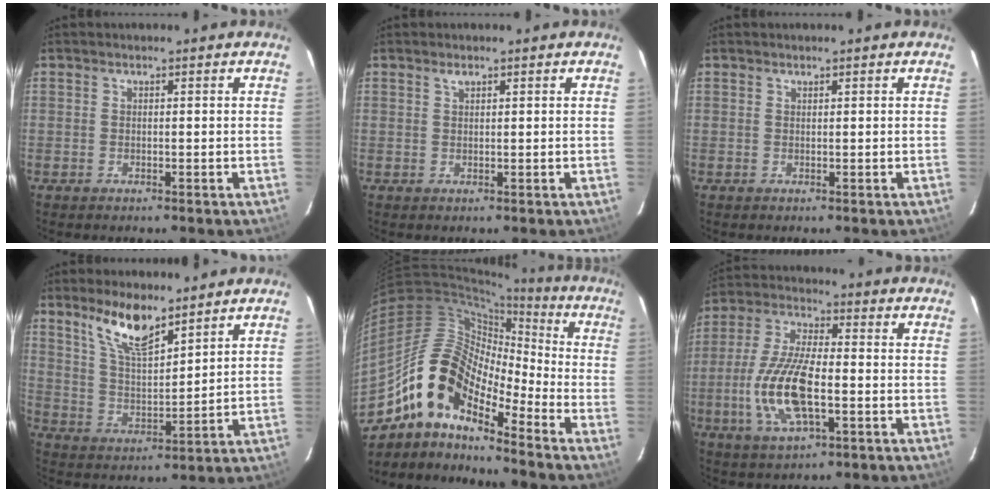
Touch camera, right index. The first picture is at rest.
{"total": 0.9, "force": [0.7, 0.4, 0.5], "torque": [-0.008, 0.003, 0.012]}
{"total": 0.0}
{"total": 9.8, "force": [7.3, 2.7, 6.0], "torque": [-0.107, 0.001, 0.146]}
{"total": 15.1, "force": [-10.6, 5.9, 9.0], "torque": [-0.152, 0.007, -0.216]}
{"total": 14.3, "force": [-3.3, 5.3, 12.8], "torque": [-0.272, -0.004, -0.064]}